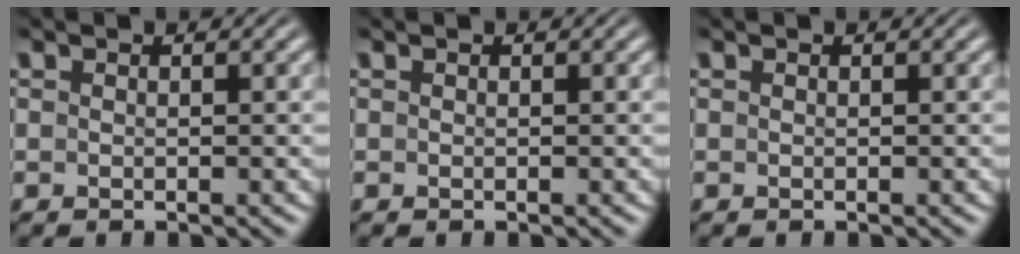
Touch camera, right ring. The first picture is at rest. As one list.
[{"total": 0.0}, {"total": 0.0}]